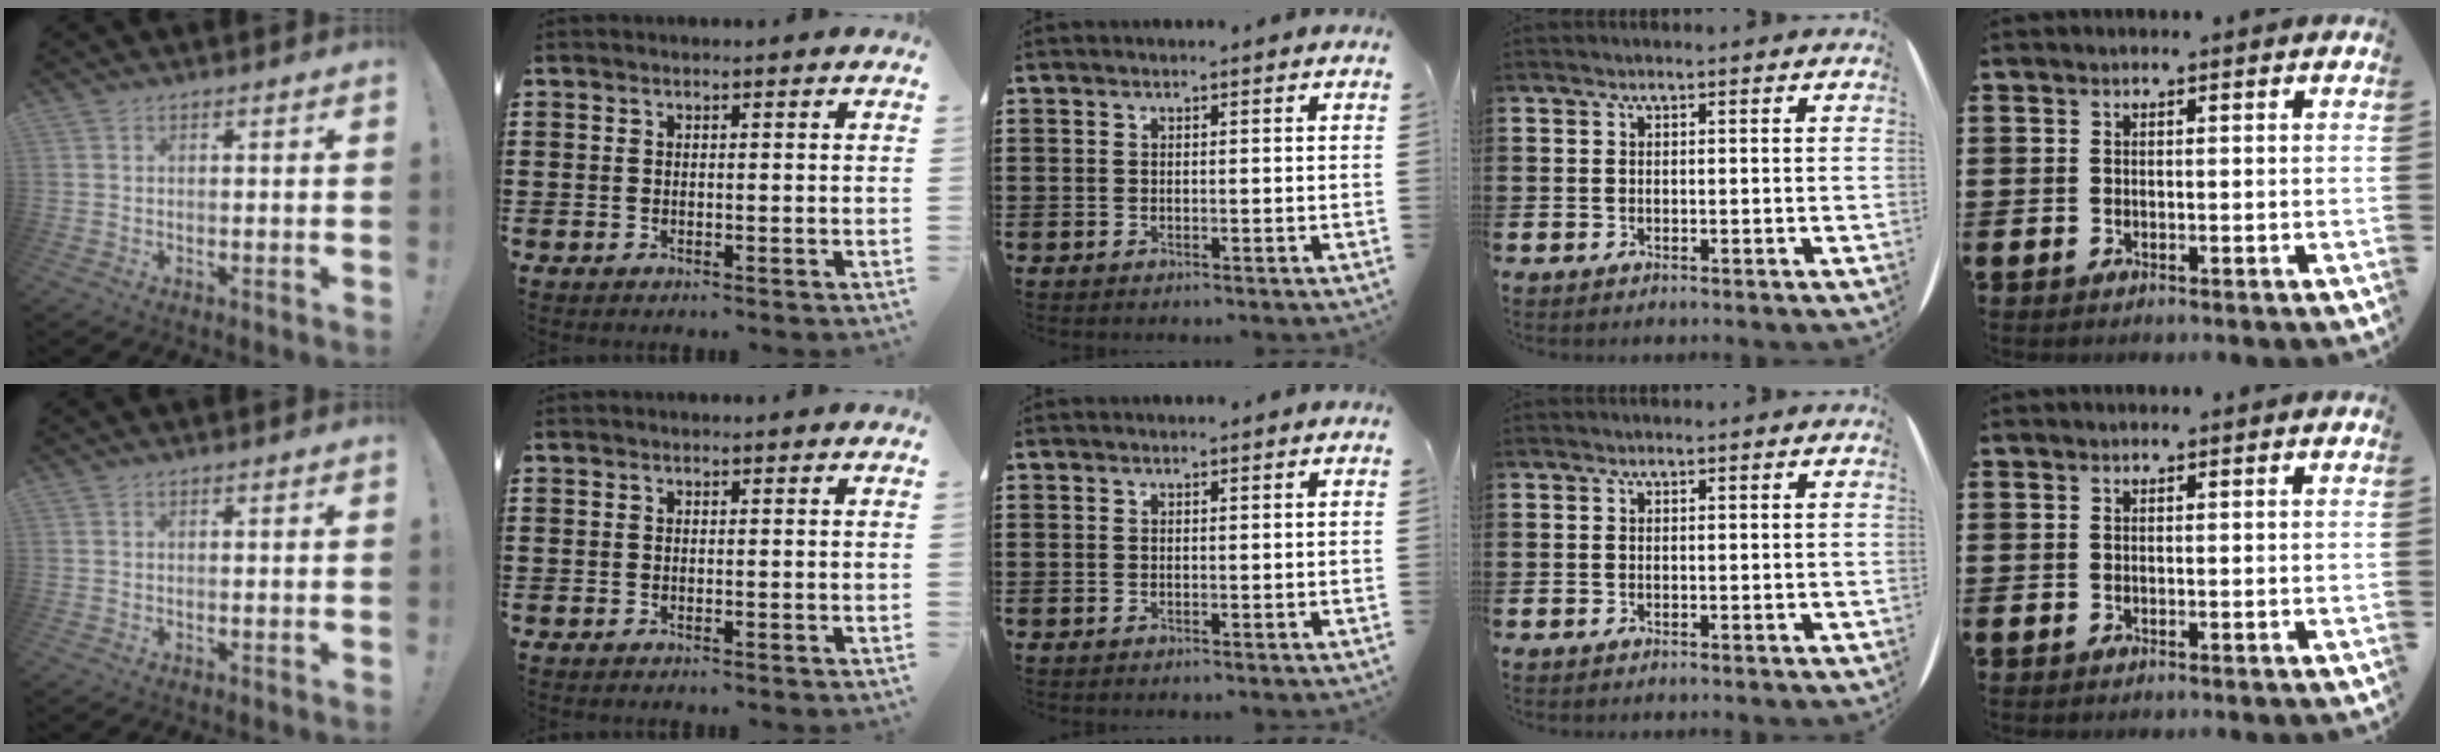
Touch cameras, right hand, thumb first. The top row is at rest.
{}